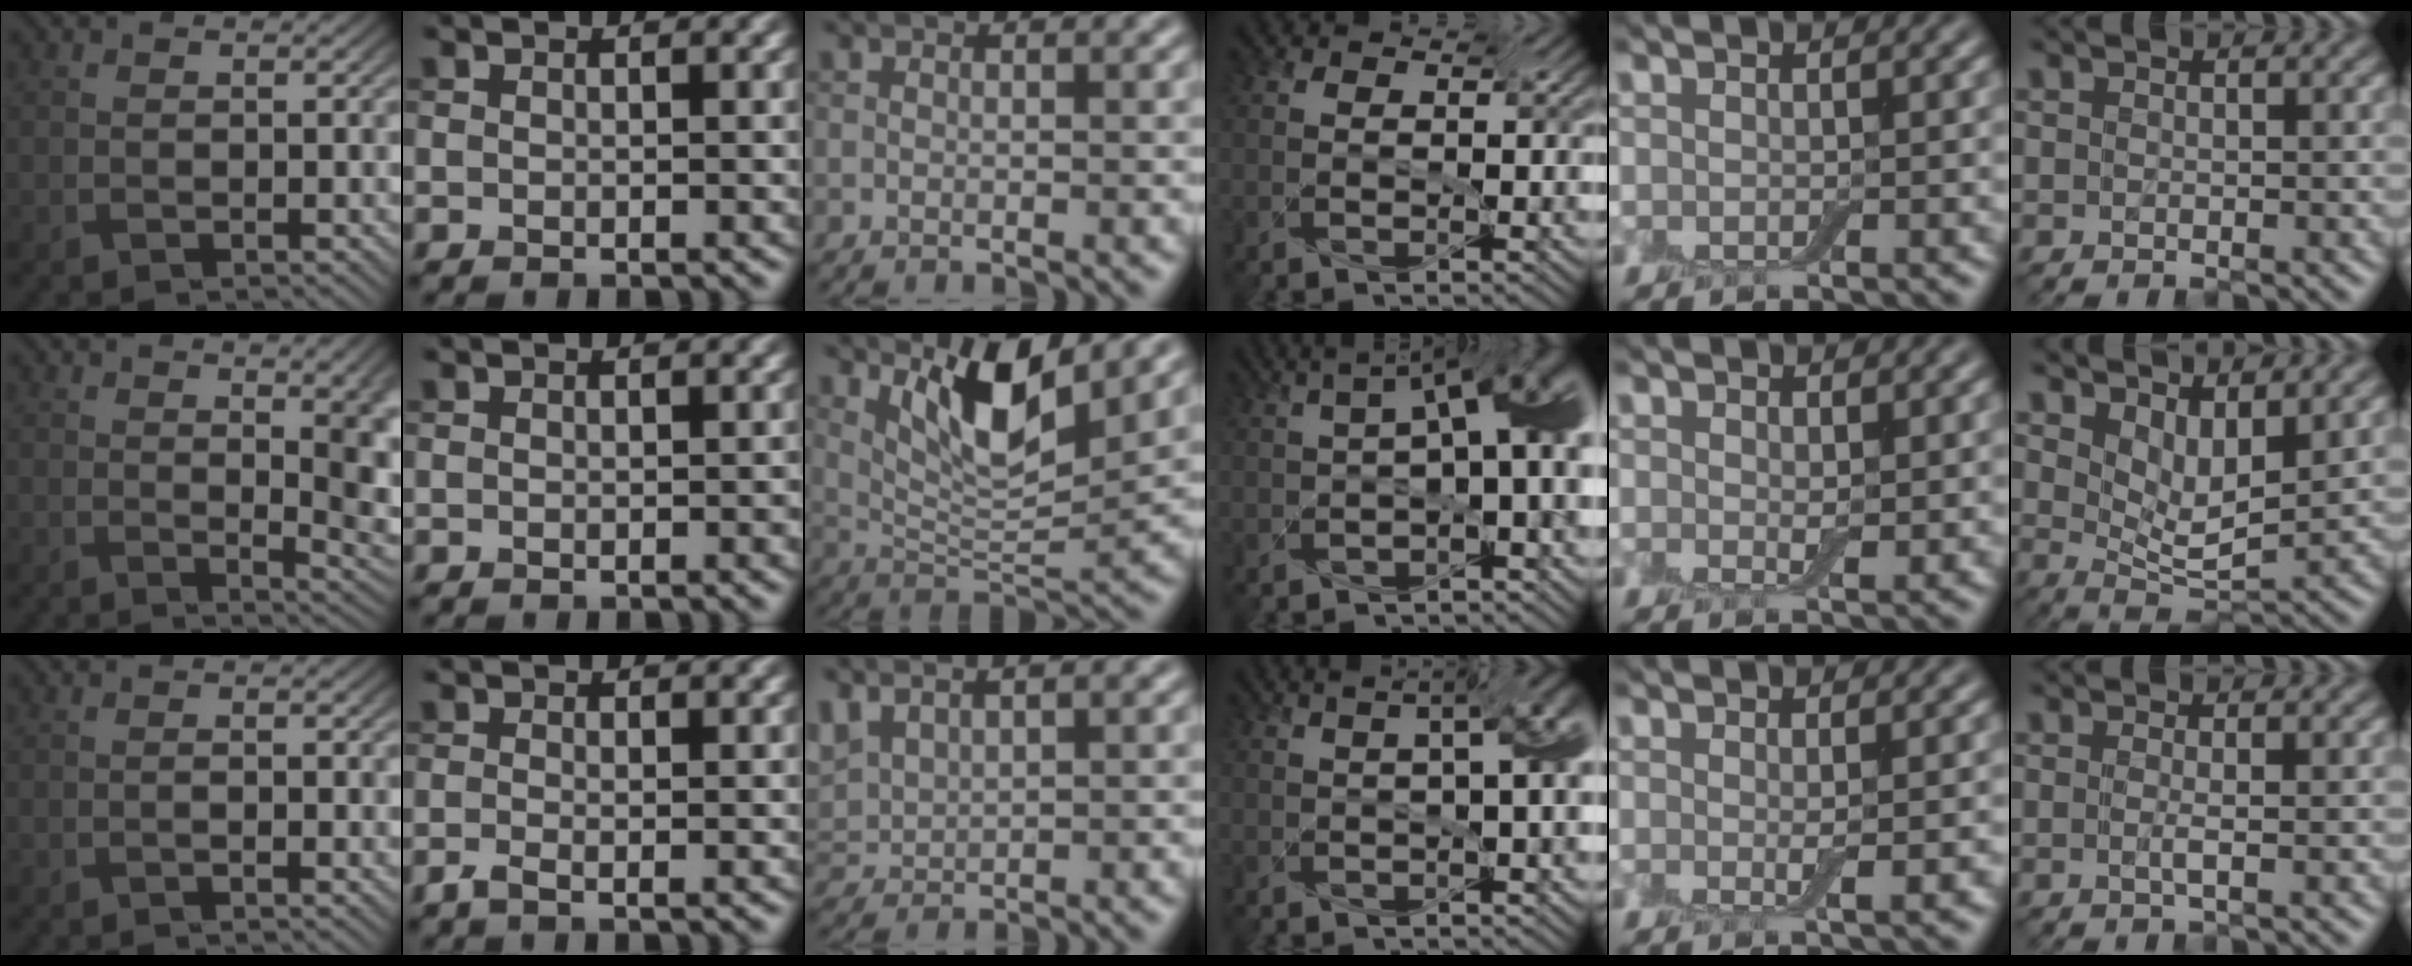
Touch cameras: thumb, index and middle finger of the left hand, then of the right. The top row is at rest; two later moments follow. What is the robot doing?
{"motion": "screw", "object": "jar lid"}